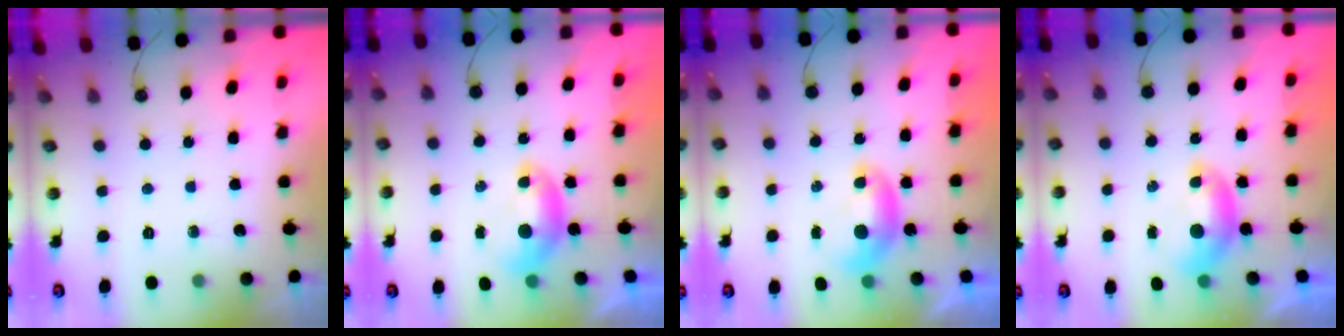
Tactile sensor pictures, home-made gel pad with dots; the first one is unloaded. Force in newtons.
{"total": 0.0}
{"total": 0.0}
{"total": 0.0}